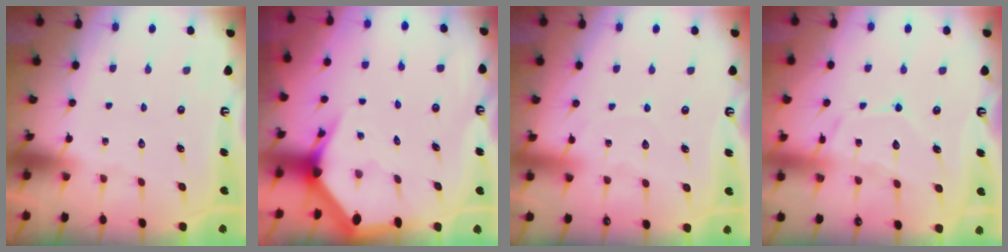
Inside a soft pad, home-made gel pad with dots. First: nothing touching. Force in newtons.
{"total": 4.6, "press": 4.6, "slide": 0.7}
{"total": 4.5, "press": 4.5, "slide": 0.5}
{"total": 11.5, "press": 11.5, "slide": 0.9}